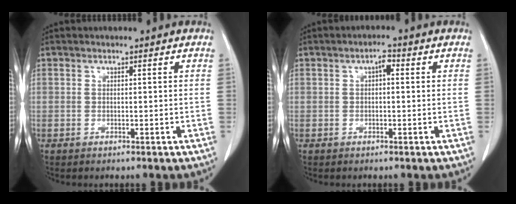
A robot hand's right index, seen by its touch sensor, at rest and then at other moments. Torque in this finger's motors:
{"motor_torque": [0.31, 0.05, 0.03, 0.02]}